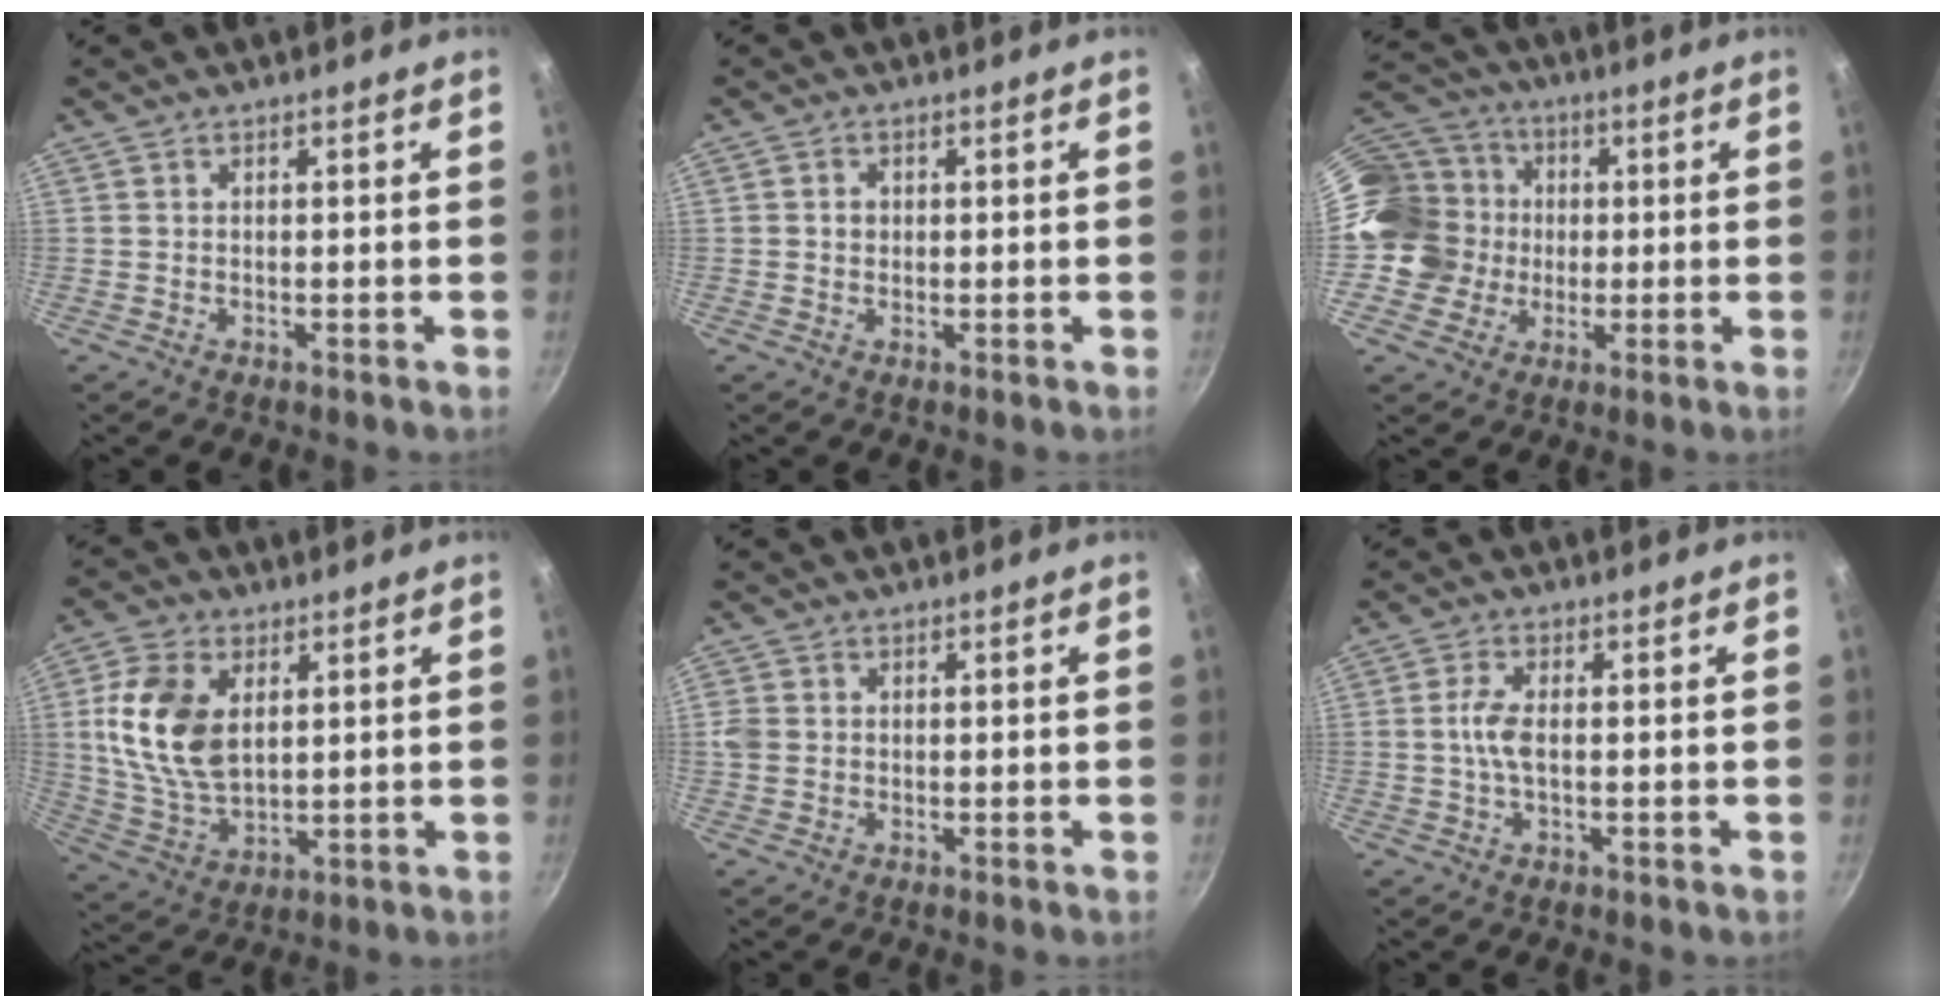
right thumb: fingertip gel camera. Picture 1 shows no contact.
{"total": 1.5, "force": [0.1, 1.4, 0.7], "torque": [-0.007, 0.005, 0.001]}
{"total": 15.2, "force": [-0.3, 13.9, 6.0], "torque": [-0.093, 0.038, -0.012]}
{"total": 14.3, "force": [3.2, 8.9, 10.7], "torque": [-0.194, -0.014, 0.069]}
{"total": 2.6, "force": [-0.1, 2.3, 1.3], "torque": [-0.021, 0.002, -0.005]}
{"total": 4.1, "force": [-0.2, 1.6, 3.8], "torque": [-0.087, 0.006, -0.010]}